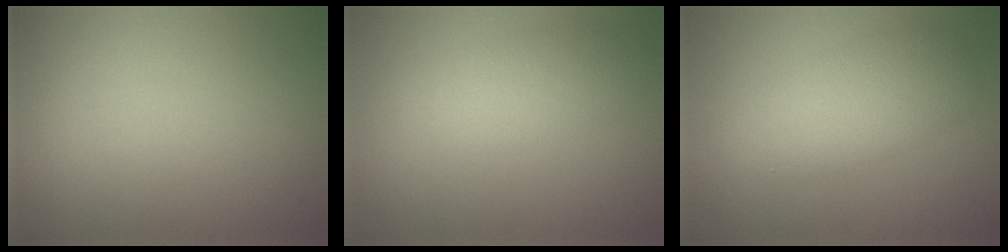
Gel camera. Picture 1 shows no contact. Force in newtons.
{"total": 3.2, "press": 3.2, "slide": 0.0}
{"total": 4.5, "press": 4.5, "slide": 0.2}